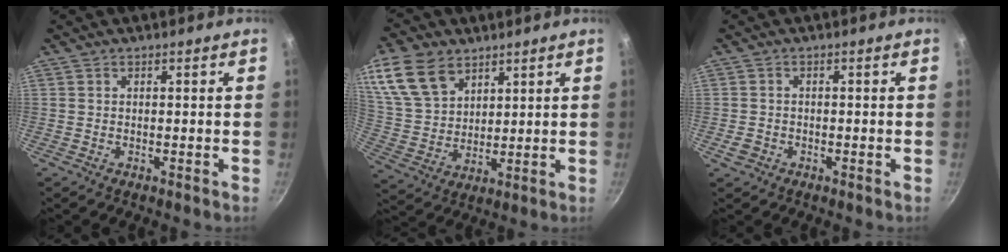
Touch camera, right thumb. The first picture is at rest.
{"total": 15.4, "force": [8.6, 10.1, 7.8], "torque": [-0.151, -0.019, 0.176]}
{"total": 1.9, "force": [-1.0, 1.4, 0.8], "torque": [-0.018, 0.006, -0.016]}